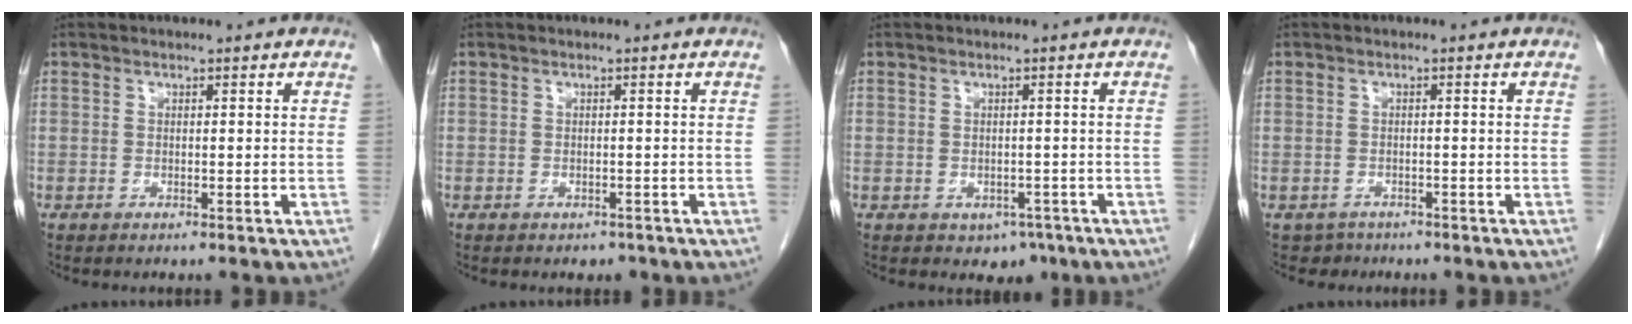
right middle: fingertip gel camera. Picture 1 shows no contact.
{"total": 1.1, "force": [-0.8, 0.8, 0.2], "torque": [-0.002, 0.001, -0.008]}
{"total": 2.7, "force": [-1.4, 1.9, 1.3], "torque": [-0.010, 0.003, -0.009]}
{"total": 2.4, "force": [-1.7, 1.6, -0.4], "torque": [0.001, 0.004, -0.028]}